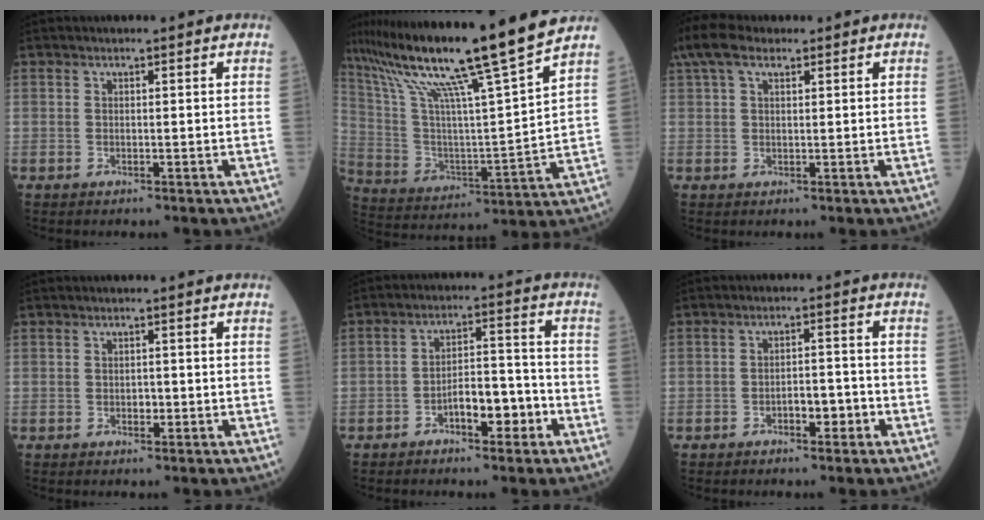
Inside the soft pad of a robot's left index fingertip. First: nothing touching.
{"total": 23.2, "force": [18.0, -1.7, 14.6], "torque": [-0.258, -0.010, 0.306]}
{"total": 7.1, "force": [4.7, 2.9, 4.4], "torque": [-0.105, 0.037, 0.095]}
{"total": 0.9, "force": [-0.3, 0.6, 0.7], "torque": [-0.012, 0.001, -0.004]}
{"total": 6.6, "force": [-3.5, 2.3, 5.1], "torque": [-0.086, 0.018, -0.057]}
{"total": 3.7, "force": [-2.0, 1.3, 2.8], "torque": [-0.042, 0.008, -0.033]}